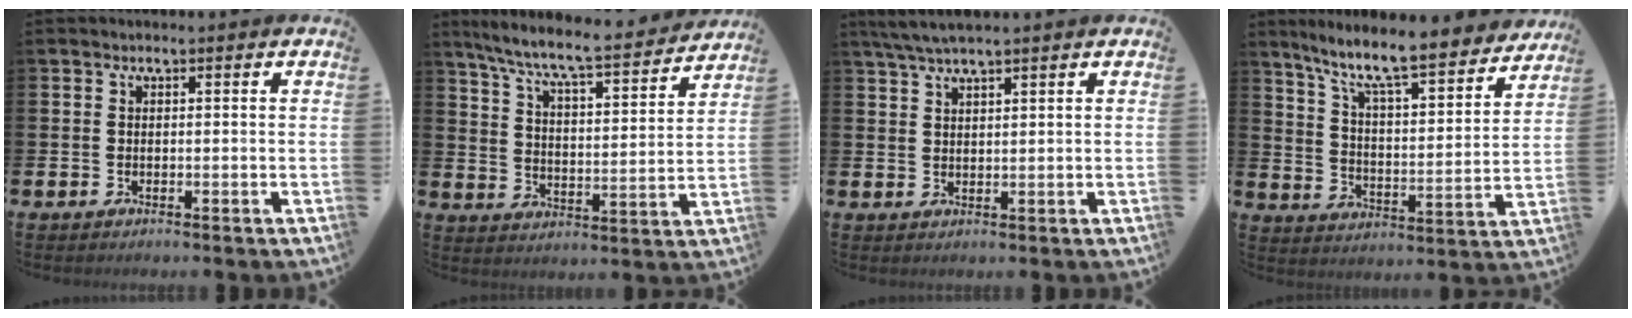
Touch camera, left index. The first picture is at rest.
{"total": 7.8, "force": [7.1, 0.6, 3.2], "torque": [-0.096, -0.053, 0.119]}
{"total": 3.6, "force": [3.2, 0.2, 1.8], "torque": [-0.044, -0.002, 0.058]}
{"total": 9.7, "force": [8.5, 1.2, 4.5], "torque": [-0.118, -0.060, 0.140]}